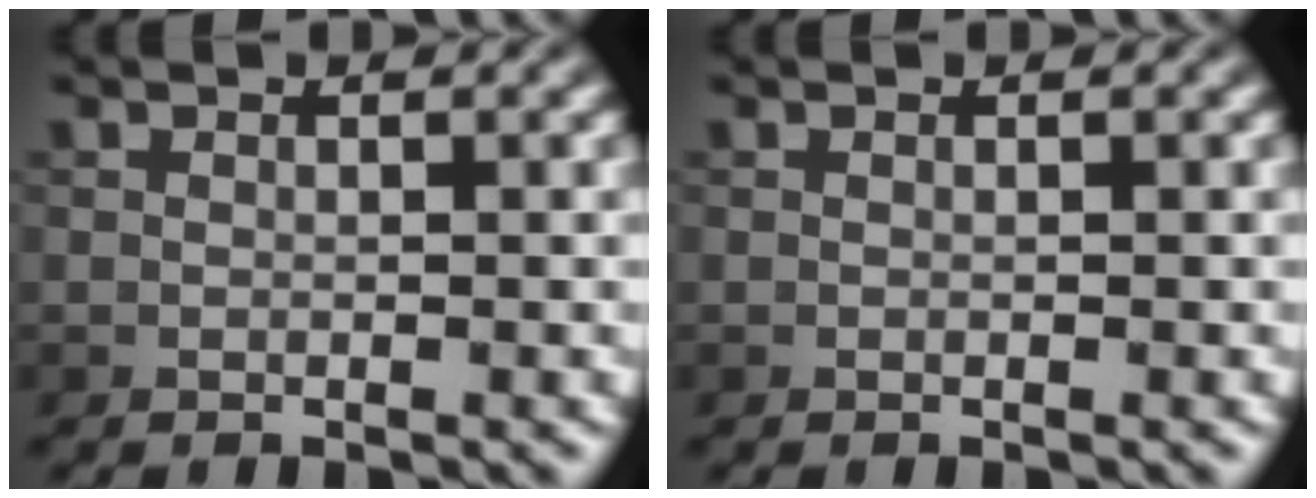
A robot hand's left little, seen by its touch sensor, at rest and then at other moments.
{"total": 0.0}